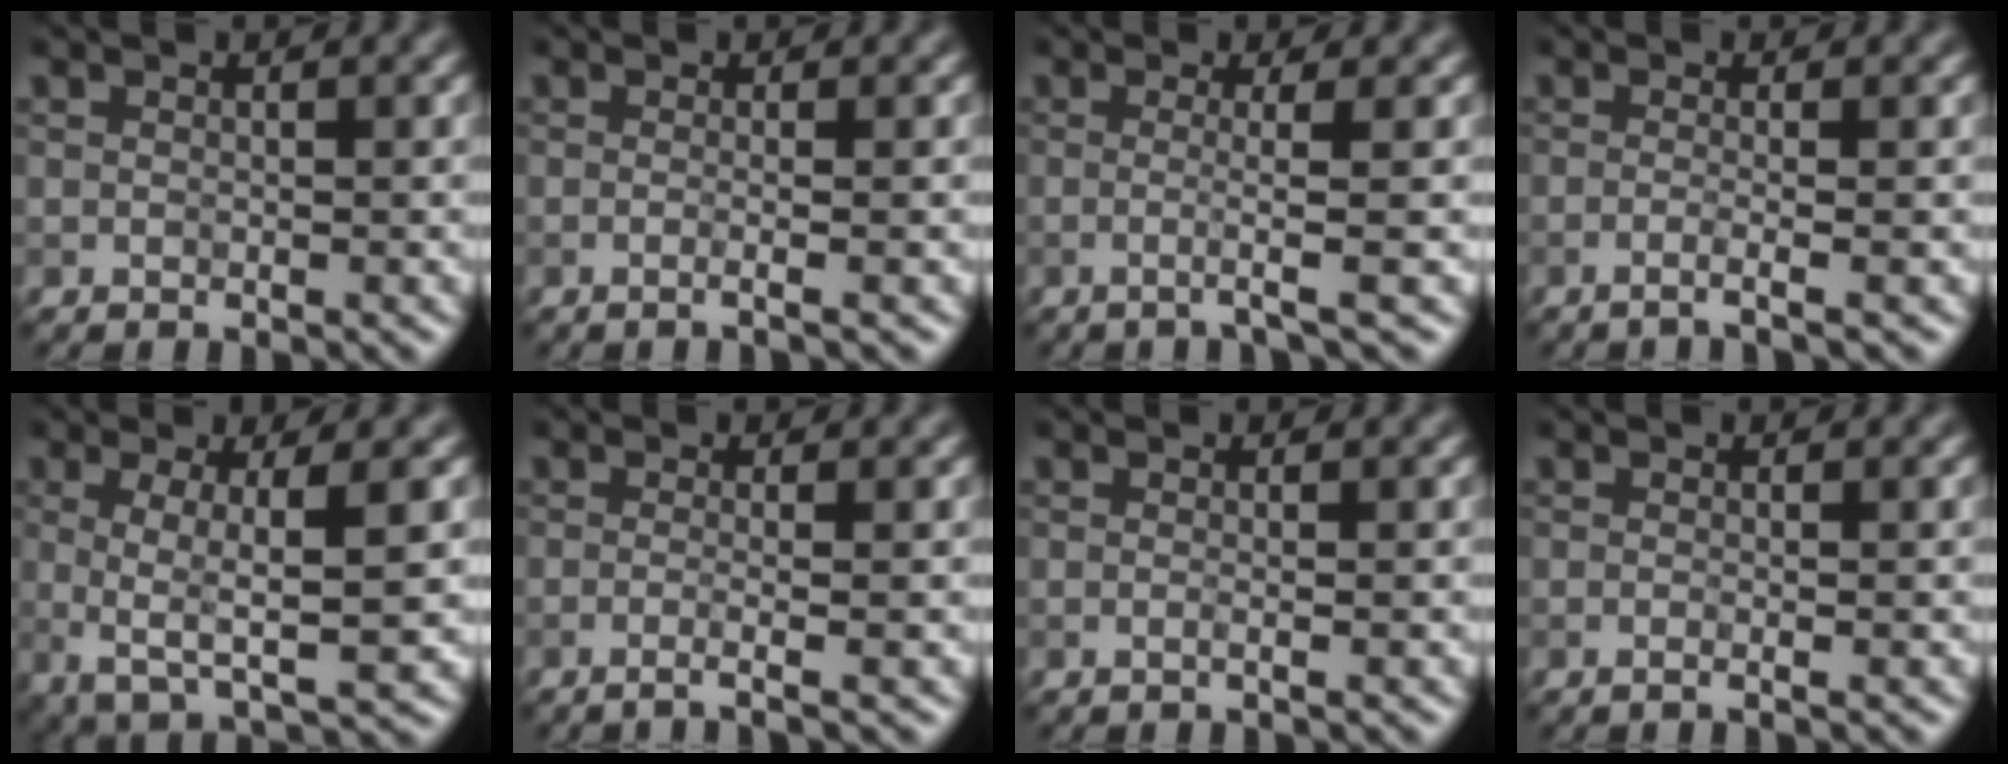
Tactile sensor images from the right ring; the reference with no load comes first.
{"total": 2.4, "force": [0.0, 1.1, 2.1], "torque": [-0.010, -0.007, -0.029]}
{"total": 2.8, "force": [-0.2, 0.4, 2.7], "torque": [-0.045, -0.008, -0.017]}
{"total": 2.3, "force": [-0.6, 0.8, 2.1], "torque": [-0.015, -0.007, -0.028]}
{"total": 5.8, "force": [-0.1, 1.6, 5.6], "torque": [-0.086, -0.003, -0.004]}
{"total": 2.8, "force": [-0.4, 1.1, 2.5], "torque": [-0.018, -0.004, -0.032]}
{"total": 1.1, "force": [-0.1, 0.4, 1.0], "torque": [-0.012, -0.008, -0.011]}
{"total": 1.3, "force": [-0.1, 0.5, 1.2], "torque": [-0.010, -0.009, -0.015]}